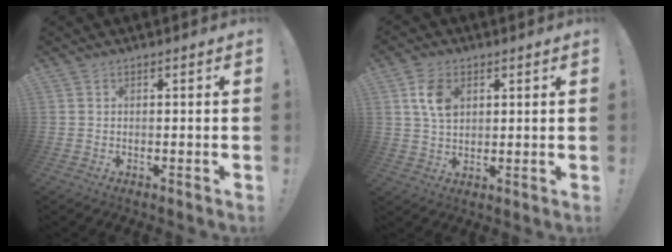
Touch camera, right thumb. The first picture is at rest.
{"total": 8.2, "force": [2.8, 5.5, 5.3], "torque": [-0.099, 0.004, 0.054]}